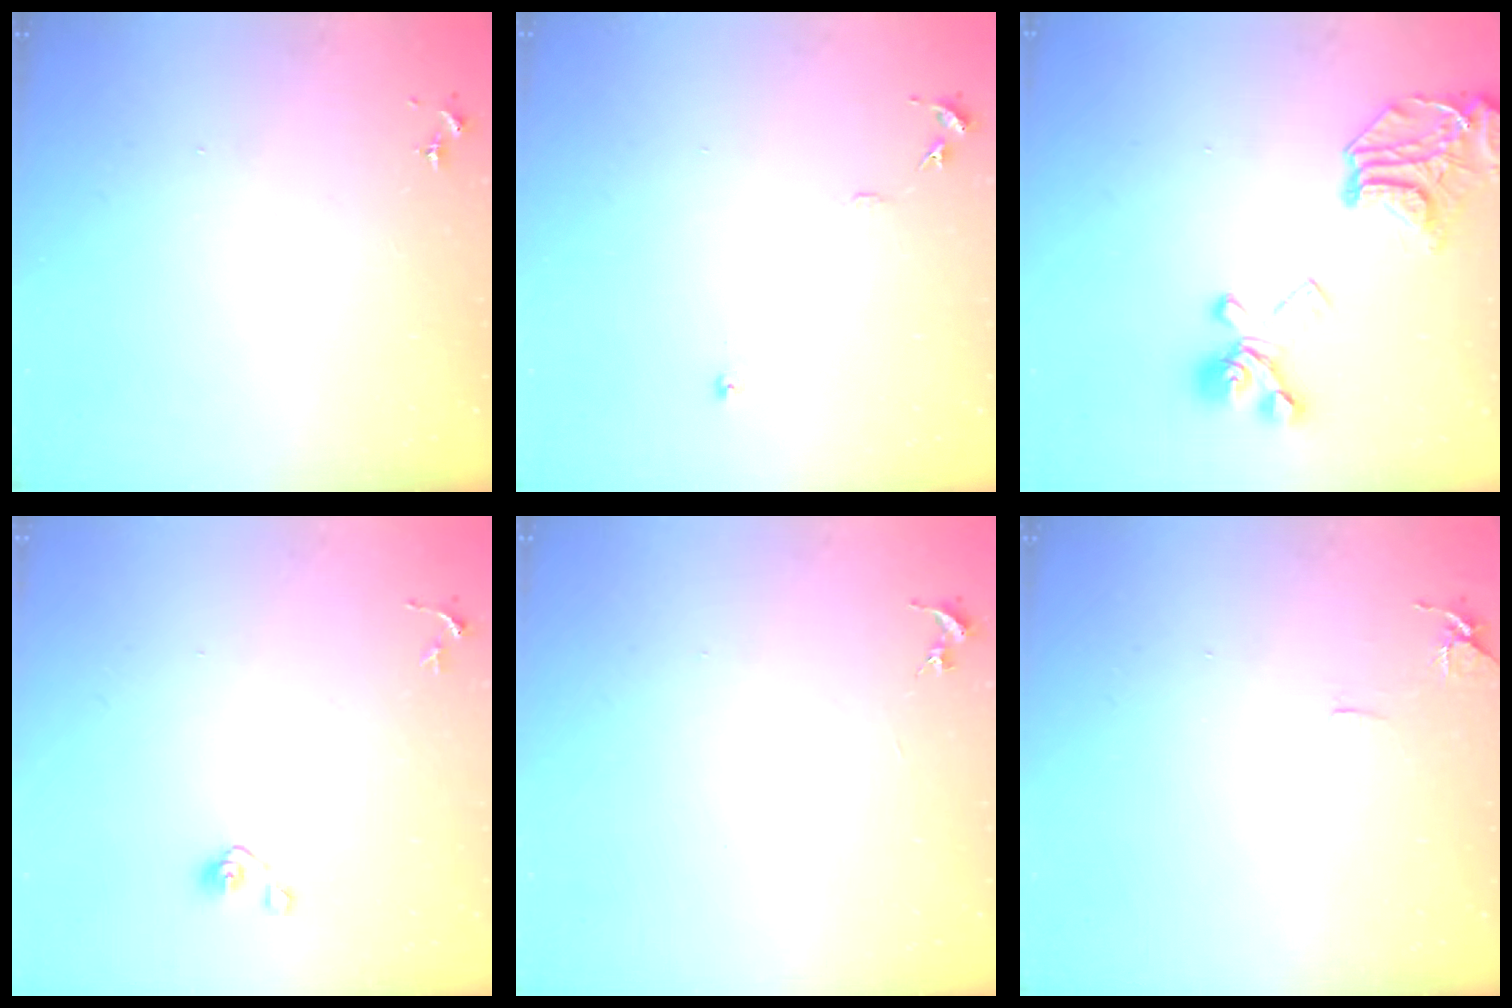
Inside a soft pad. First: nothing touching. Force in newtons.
{"total": 6.1, "press": 6.1, "slide": 0.7}
{"total": 21.1, "press": 21.0, "slide": 2.3}
{"total": 4.9, "press": 4.6, "slide": 1.8}
{"total": 0.0}
{"total": 6.5, "press": 6.4, "slide": 0.7}